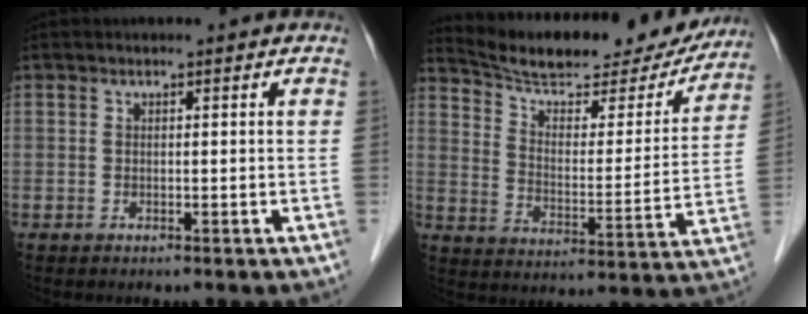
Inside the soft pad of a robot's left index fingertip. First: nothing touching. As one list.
[{"total": 22.4, "force": [20.3, 5.3, 7.9], "torque": [-0.120, -0.013, 0.282]}]